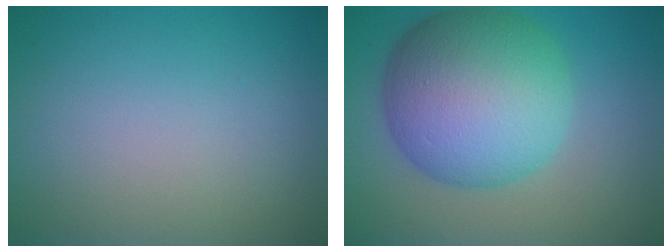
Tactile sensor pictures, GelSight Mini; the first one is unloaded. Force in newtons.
{"total": 12.2, "press": 12.2, "slide": 0.2}